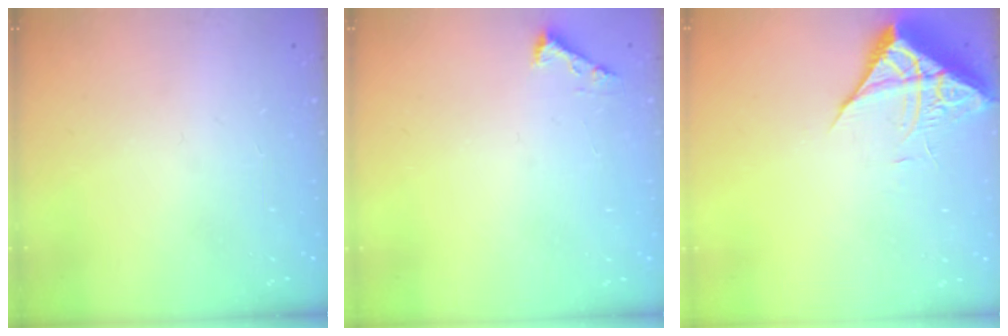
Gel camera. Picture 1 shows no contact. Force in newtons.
{"total": 2.3, "press": 2.3, "slide": 0.3}
{"total": 7.3, "press": 7.2, "slide": 0.3}